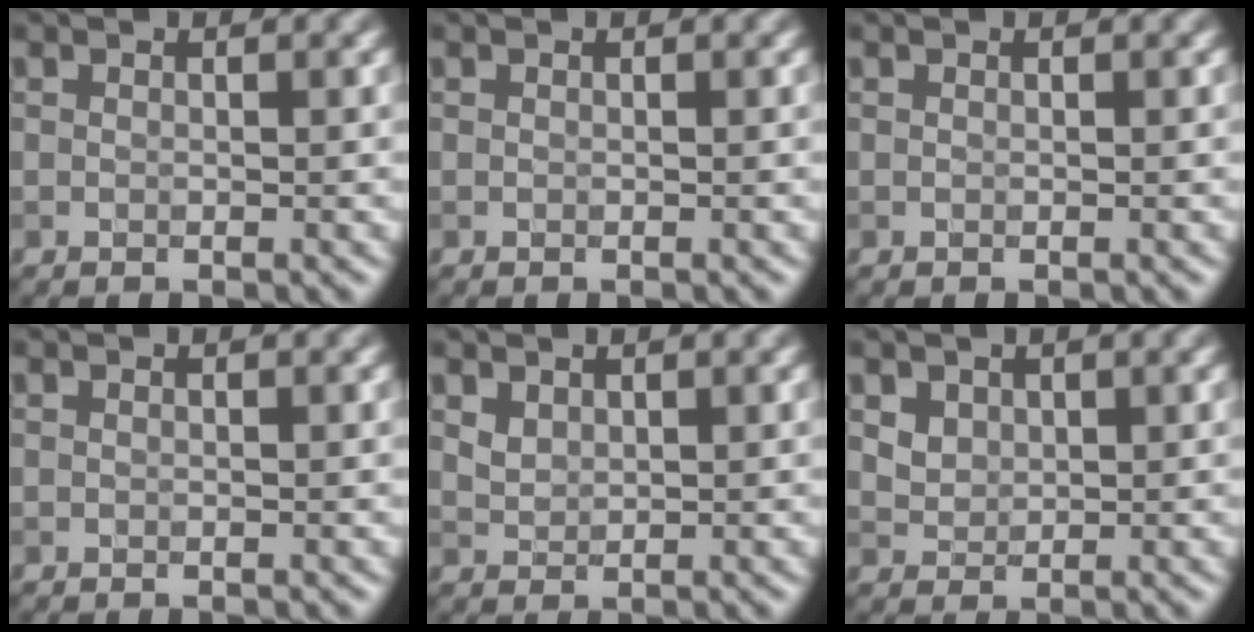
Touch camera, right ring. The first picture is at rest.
{"total": 0.0}
{"total": 0.0}
{"total": 0.0}
{"total": 1.4, "force": [0.9, 0.8, 0.6], "torque": [-0.014, 0.000, 0.023]}
{"total": 2.3, "force": [1.3, 1.7, 0.9], "torque": [-0.024, -0.005, 0.039]}